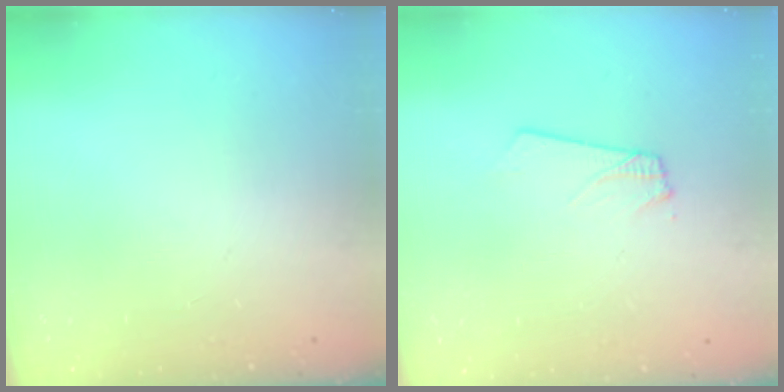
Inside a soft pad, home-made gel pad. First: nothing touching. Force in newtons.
{"total": 1.8, "press": 1.8, "slide": 0.1}